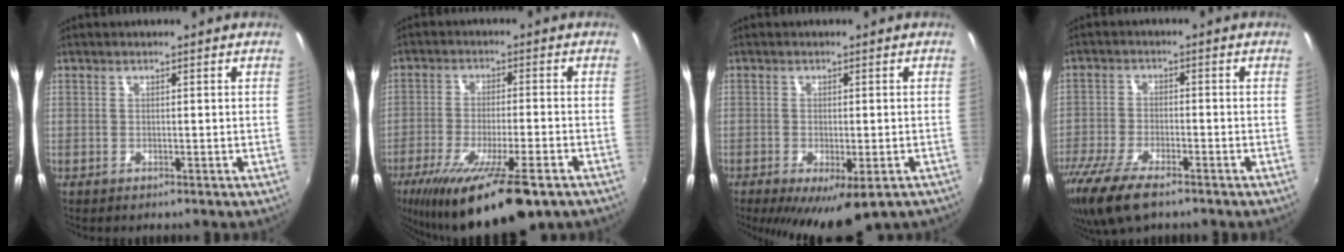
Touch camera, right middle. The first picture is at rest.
{"total": 19.1, "force": [-12.4, 3.9, 14.1], "torque": [-0.260, -0.066, -0.199]}
{"total": 11.1, "force": [-6.7, 4.3, 7.7], "torque": [-0.138, -0.039, -0.090]}
{"total": 12.8, "force": [-8.9, 4.5, 8.0], "torque": [-0.189, -0.045, -0.168]}